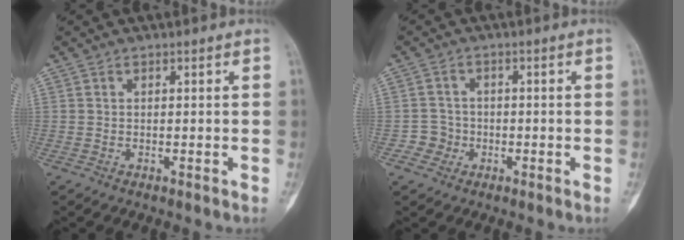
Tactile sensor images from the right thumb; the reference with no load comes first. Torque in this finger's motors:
{"motor_torque": [0.51, 0.61, 0.33, -0.29, -0.01]}